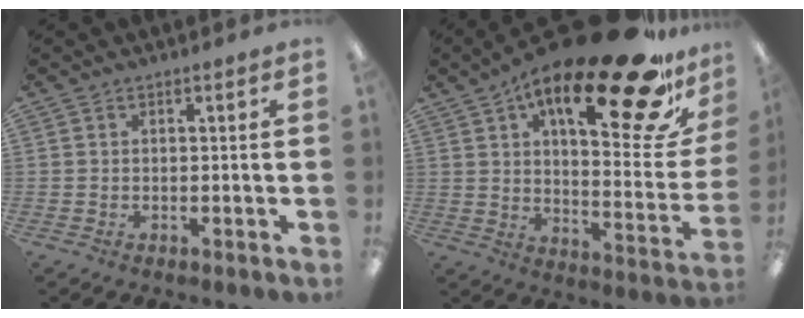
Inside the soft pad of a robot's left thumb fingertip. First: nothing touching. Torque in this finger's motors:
{"motor_torque": [1.15, 1.27, 1.84, -0.93, 0.39]}